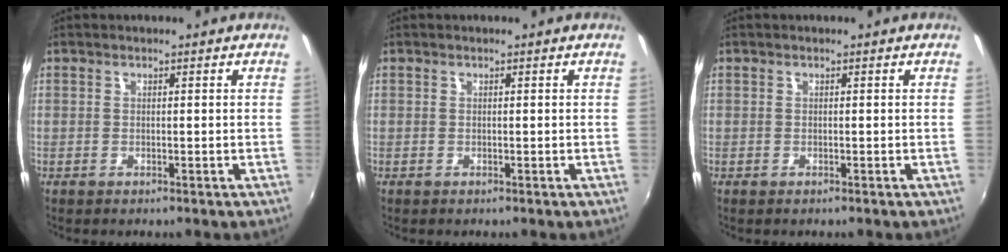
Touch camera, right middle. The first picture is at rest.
{"total": 0.0}
{"total": 0.0}